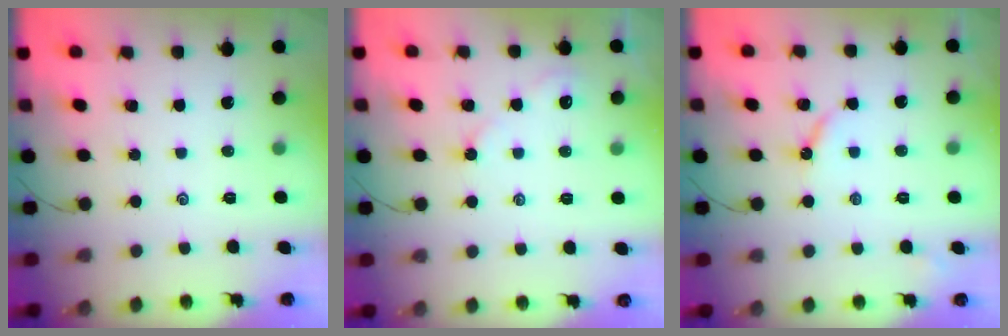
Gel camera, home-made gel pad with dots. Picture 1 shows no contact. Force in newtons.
{"total": 3.3, "press": 3.3, "slide": 0.4}
{"total": 4.2, "press": 4.2, "slide": 0.4}